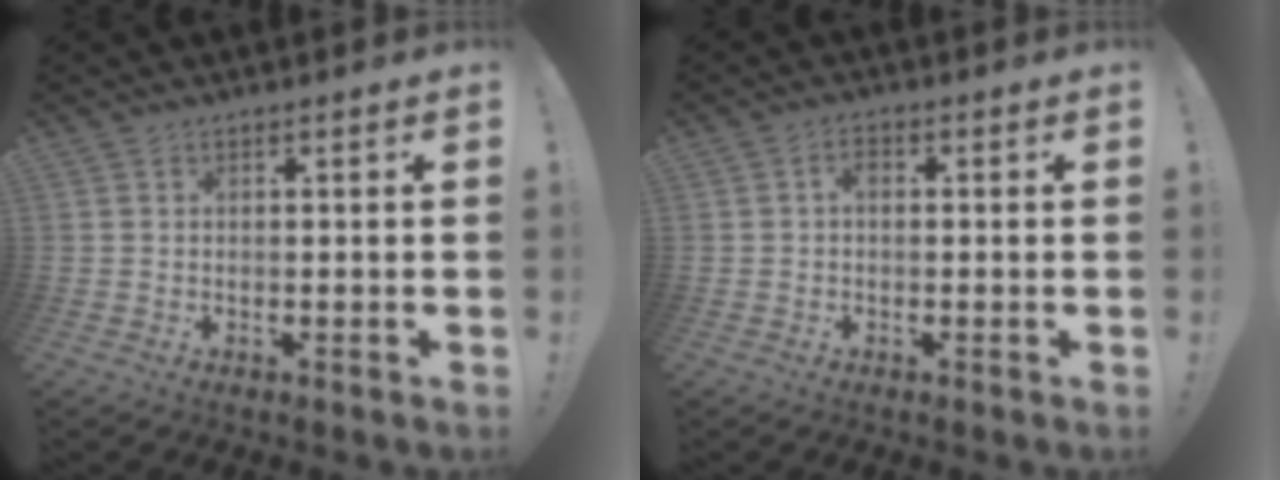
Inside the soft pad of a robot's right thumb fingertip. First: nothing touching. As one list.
[{"total": 2.3, "force": [-0.2, 1.5, 1.8], "torque": [-0.028, 0.007, -0.007]}]